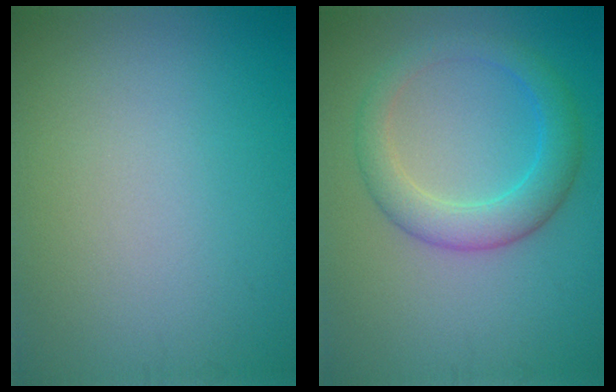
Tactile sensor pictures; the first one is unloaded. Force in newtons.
{"total": 4.3, "press": 4.3, "slide": 0.1}